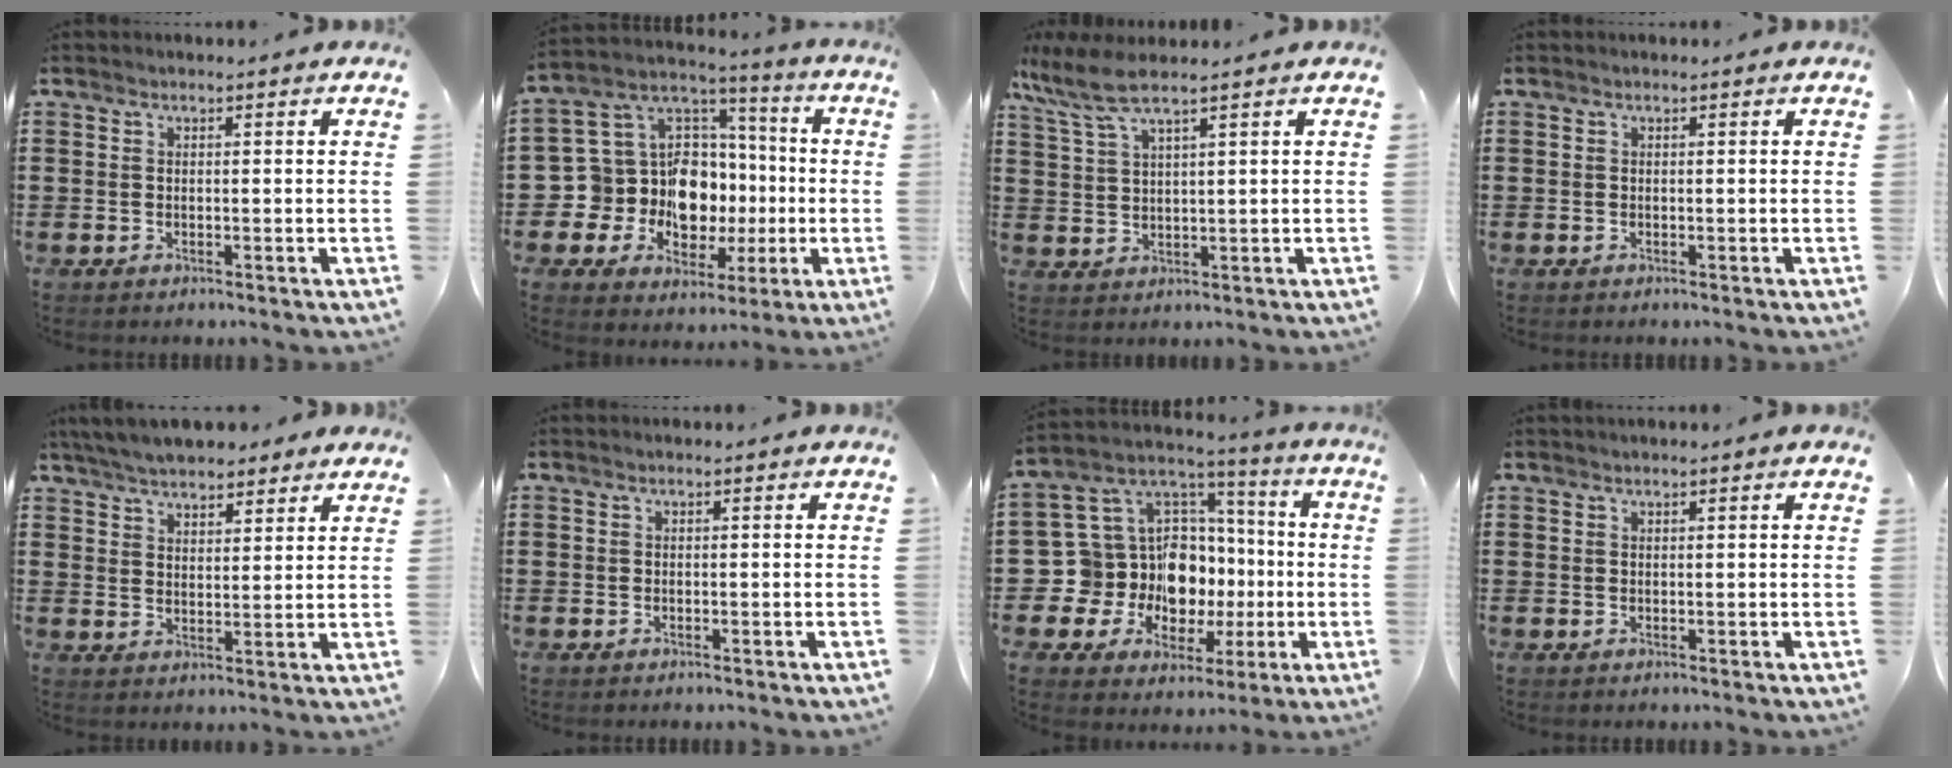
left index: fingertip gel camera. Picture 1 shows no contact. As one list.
[{"total": 15.0, "force": [-2.9, 13.2, 6.4], "torque": [-0.149, -0.005, -0.046]}, {"total": 5.5, "force": [3.9, 0.6, 3.8], "torque": [-0.094, -0.008, 0.066]}, {"total": 0.0}, {"total": 5.7, "force": [5.3, 1.4, 1.6], "torque": [-0.050, -0.010, 0.098]}, {"total": 0.0}, {"total": 14.2, "force": [-2.1, 13.2, 4.8], "torque": [-0.115, -0.027, -0.017]}, {"total": 0.8, "force": [0.6, -0.1, 0.5], "torque": [-0.009, -0.001, 0.012]}]